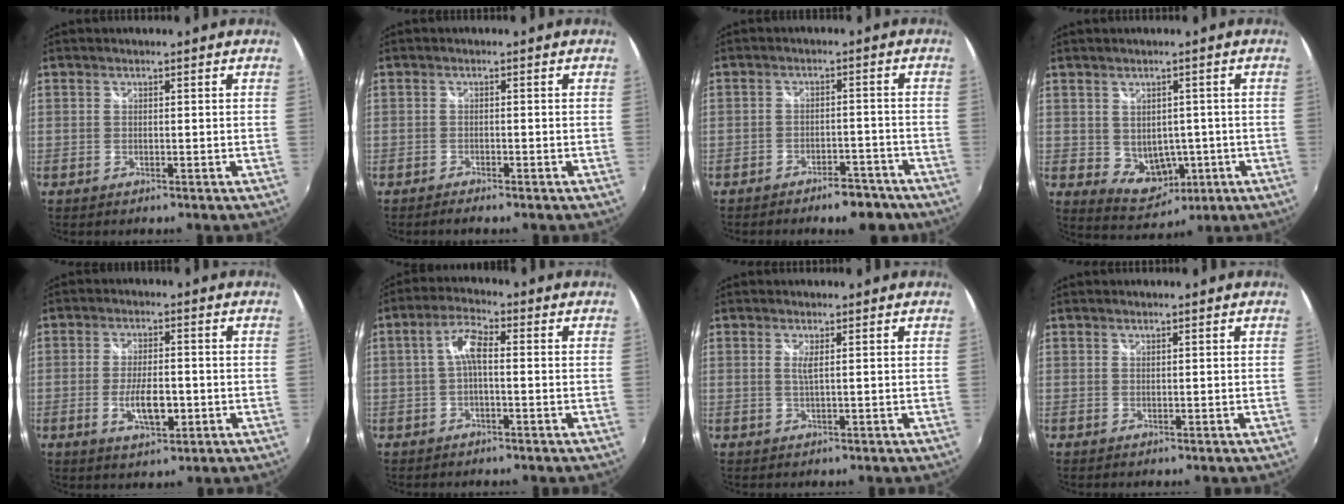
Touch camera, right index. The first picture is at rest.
{"total": 1.7, "force": [-1.5, 0.3, 0.7], "torque": [-0.022, -0.006, -0.030]}
{"total": 7.5, "force": [-6.0, 3.0, 3.2], "torque": [-0.059, 0.012, -0.070]}
{"total": 7.0, "force": [-0.9, 5.9, 3.8], "torque": [-0.073, -0.008, 0.008]}
{"total": 6.8, "force": [-1.8, 2.7, 6.0], "torque": [-0.119, -0.009, -0.029]}
{"total": 4.8, "force": [-0.2, 1.5, 4.6], "torque": [-0.095, 0.016, -0.005]}
{"total": 1.4, "force": [0.4, -0.2, 1.4], "torque": [-0.027, -0.004, 0.006]}
{"total": 0.0}